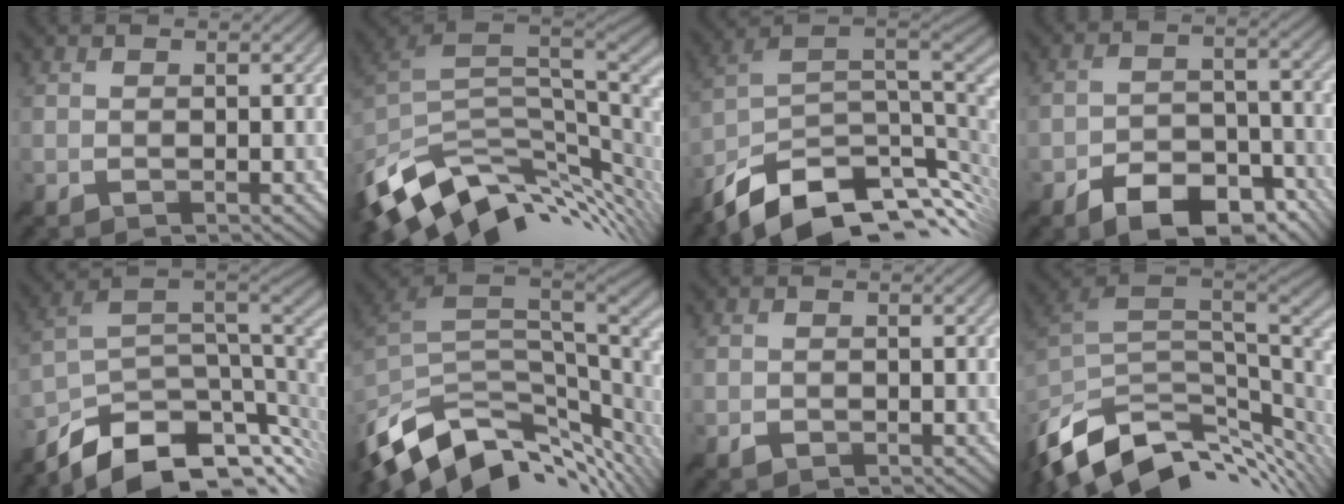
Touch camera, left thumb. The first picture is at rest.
{"total": 12.9, "force": [-3.3, 7.5, 9.9], "torque": [-0.214, -0.016, -0.049]}
{"total": 13.9, "force": [-5.2, 7.9, 10.2], "torque": [-0.219, -0.017, -0.083]}
{"total": 10.1, "force": [-6.6, 4.9, 5.9], "torque": [-0.094, -0.002, -0.112]}
{"total": 11.9, "force": [-5.6, 6.5, 8.3], "torque": [-0.186, -0.016, -0.083]}
{"total": 12.7, "force": [-4.4, 6.9, 9.7], "torque": [-0.215, -0.023, -0.065]}
{"total": 0.7, "force": [0.1, 0.6, 0.3], "torque": [-0.007, 0.005, 0.000]}
{"total": 12.0, "force": [-4.2, 6.5, 9.2], "torque": [-0.202, -0.007, -0.065]}